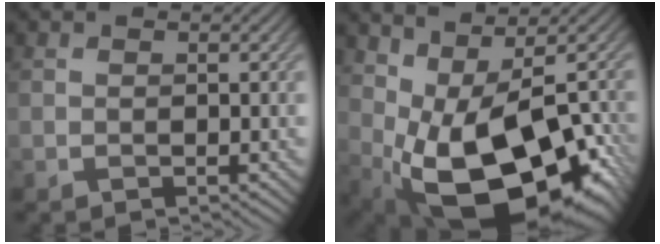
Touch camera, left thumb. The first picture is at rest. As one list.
[{"total": 17.0, "force": [-3.3, 9.2, 13.9], "torque": [-0.192, -0.026, -0.004]}]